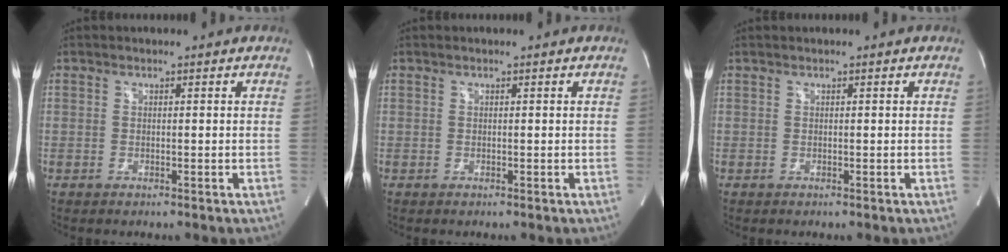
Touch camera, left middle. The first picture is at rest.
{"total": 0.0}
{"total": 0.5, "force": [0.4, -0.1, 0.3], "torque": [-0.010, 0.011, 0.011]}